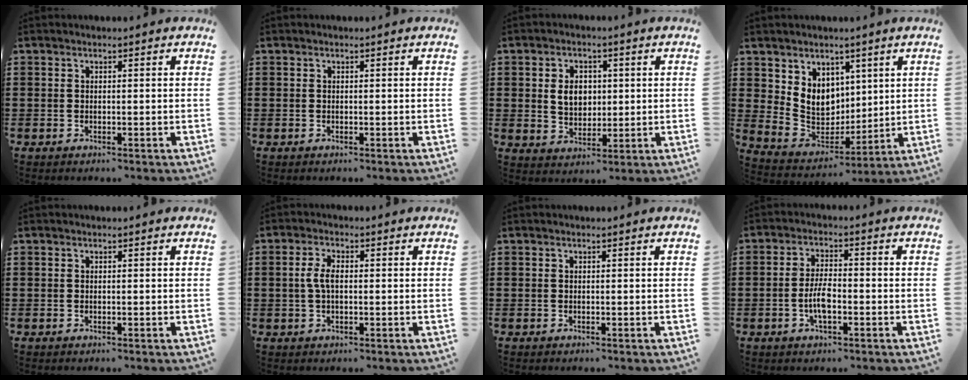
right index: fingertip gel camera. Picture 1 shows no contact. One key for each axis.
{"total": 0.0}
{"total": 4.9, "fx": 0.7, "fy": 3.8, "fz": 3.1, "tx": -0.064, "ty": 0.010, "tz": 0.008}
{"total": 7.8, "fx": 3.7, "fy": 6.6, "fz": 2.0, "tx": -0.057, "ty": -0.018, "tz": 0.074}
{"total": 0.0}
{"total": 3.6, "fx": 0.0, "fy": 1.7, "fz": 3.2, "tx": -0.077, "ty": 0.000, "tz": -0.006}
{"total": 0.0}
{"total": 4.8, "fx": -1.4, "fy": 1.6, "fz": 4.4, "tx": -0.097, "ty": -0.003, "tz": -0.029}